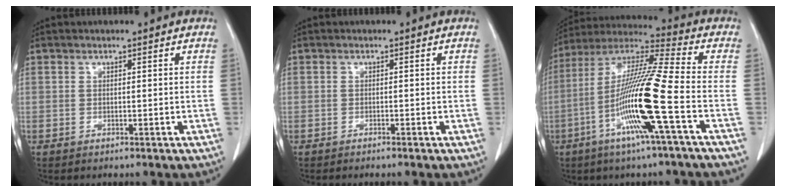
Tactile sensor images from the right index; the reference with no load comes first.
{"total": 0.9, "force": [-0.8, -0.2, 0.4], "torque": [-0.009, 0.001, -0.013]}
{"total": 16.7, "force": [-5.3, -1.2, 15.8], "torque": [-0.309, -0.009, -0.111]}